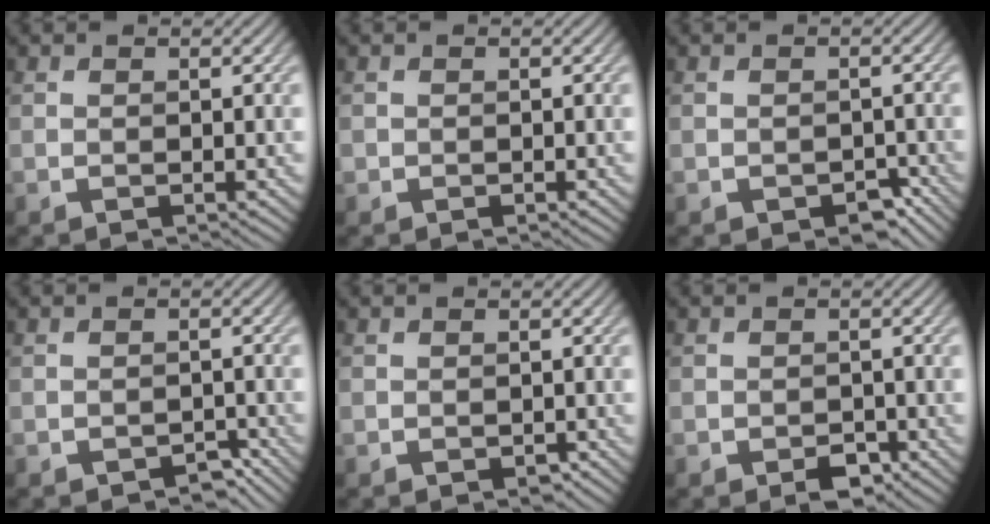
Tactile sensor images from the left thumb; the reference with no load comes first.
{"total": 0.6, "force": [-0.1, 0.6, 0.0], "torque": [0.002, -0.005, -0.005]}
{"total": 2.7, "force": [-1.6, 1.7, 1.4], "torque": [-0.020, -0.009, -0.020]}
{"total": 2.2, "force": [-1.6, 1.2, 1.0], "torque": [-0.014, -0.002, -0.019]}
{"total": 0.7, "force": [-0.3, 0.5, 0.4], "torque": [-0.006, -0.007, -0.004]}
{"total": 2.4, "force": [-1.4, 1.5, 1.3], "torque": [-0.020, -0.006, -0.022]}